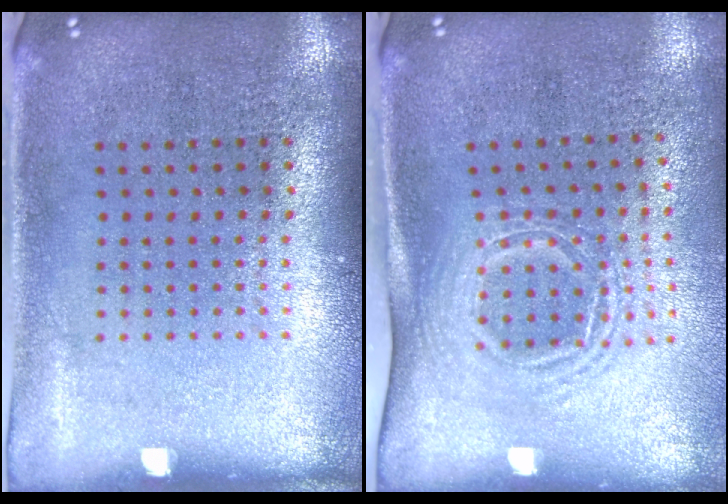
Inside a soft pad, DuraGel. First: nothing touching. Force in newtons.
{"total": 1.7, "press": 1.2, "slide": 1.2}